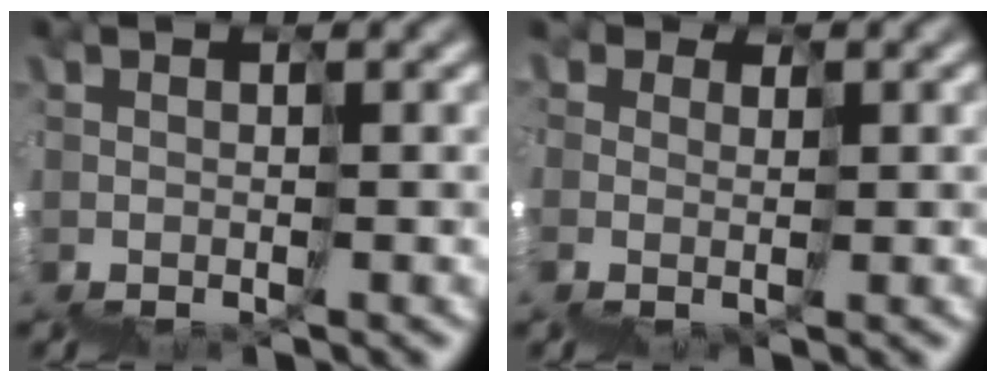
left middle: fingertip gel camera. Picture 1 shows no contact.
{"total": 3.1, "force": [0.3, 3.0, 0.2], "torque": [0.012, 0.023, 0.006]}